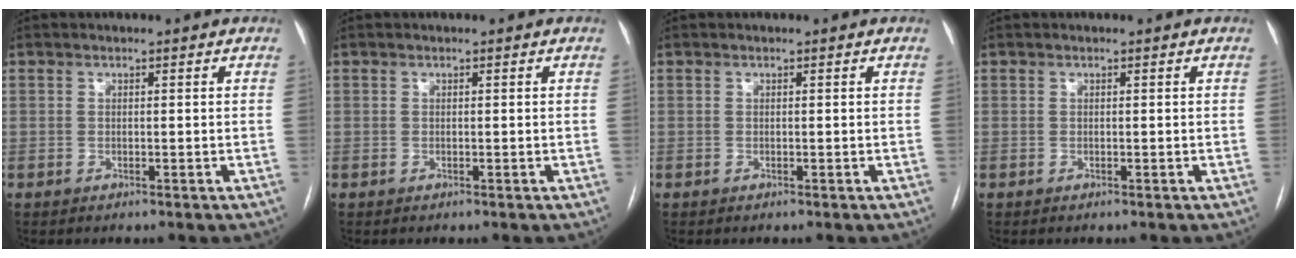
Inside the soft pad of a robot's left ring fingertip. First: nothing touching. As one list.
[{"total": 0.0}, {"total": 0.0}, {"total": 0.0}]